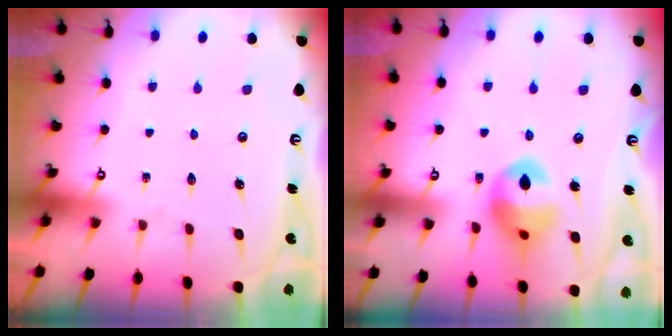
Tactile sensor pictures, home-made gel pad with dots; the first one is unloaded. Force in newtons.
{"total": 13.5, "press": 13.4, "slide": 1.7}